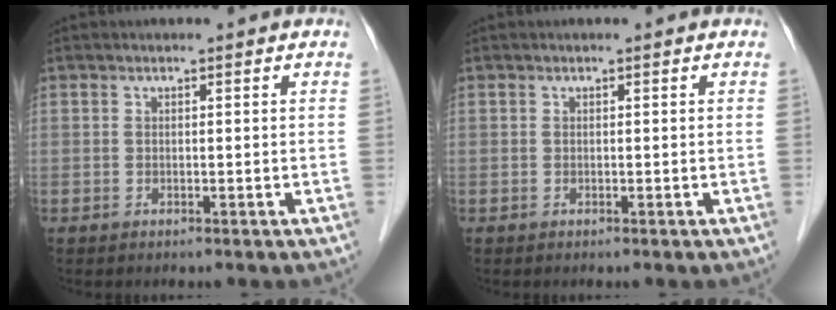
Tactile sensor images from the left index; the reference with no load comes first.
{"total": 0.0}